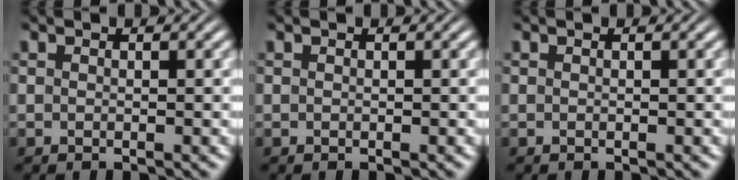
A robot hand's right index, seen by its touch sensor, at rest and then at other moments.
{"total": 0.0}
{"total": 0.0}